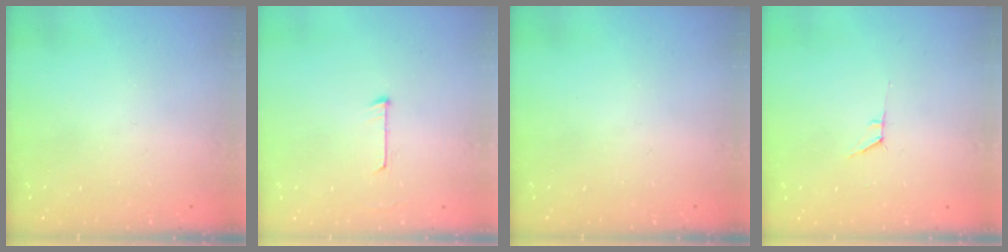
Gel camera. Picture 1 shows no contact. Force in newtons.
{"total": 5.9, "press": 5.9, "slide": 0.4}
{"total": 0.0}
{"total": 5.2, "press": 4.5, "slide": 2.5}